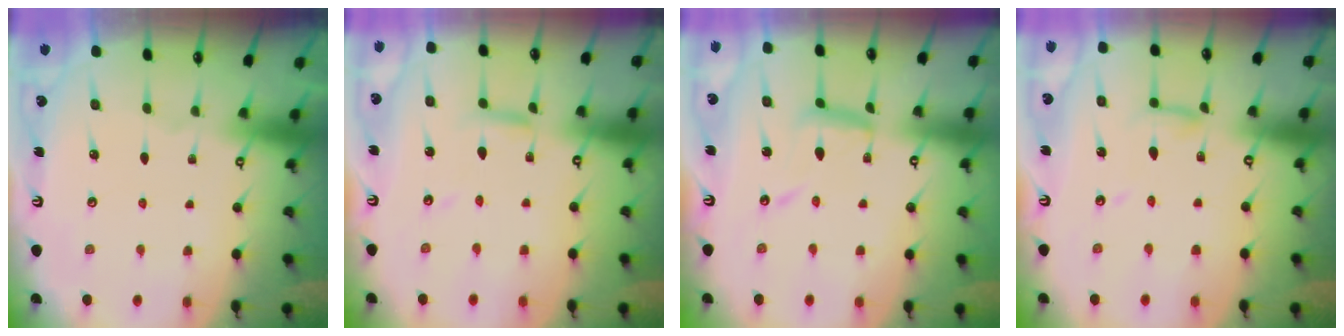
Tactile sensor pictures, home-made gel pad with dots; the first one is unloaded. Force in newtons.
{"total": 5.0, "press": 5.0, "slide": 0.3}
{"total": 10.5, "press": 10.5, "slide": 1.0}
{"total": 6.1, "press": 6.1, "slide": 0.3}